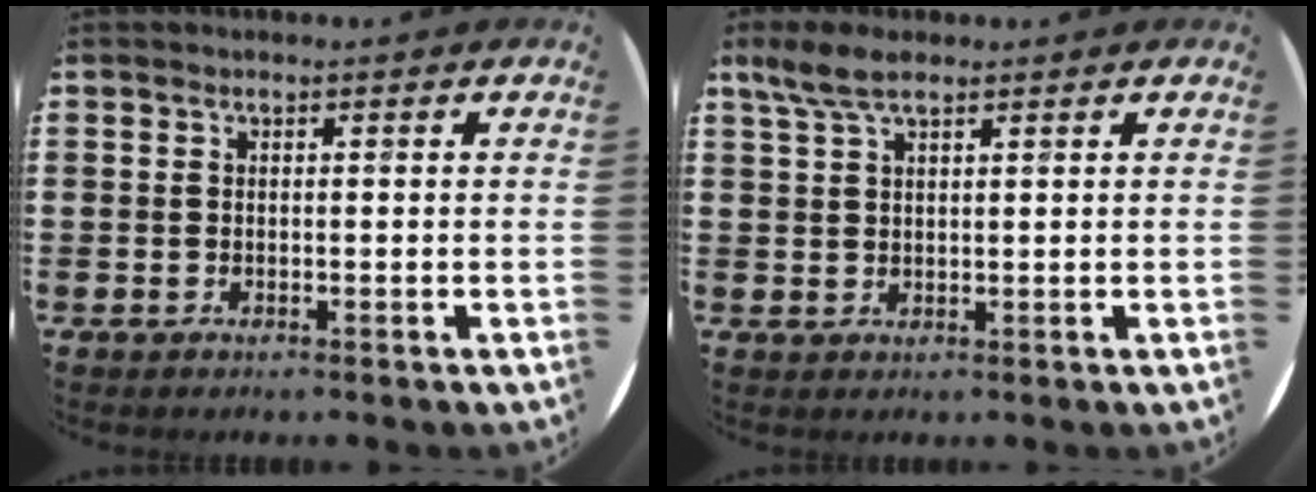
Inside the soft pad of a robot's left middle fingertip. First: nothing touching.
{"total": 4.0, "force": [2.8, 1.3, 2.5], "torque": [-0.048, 0.001, 0.051]}